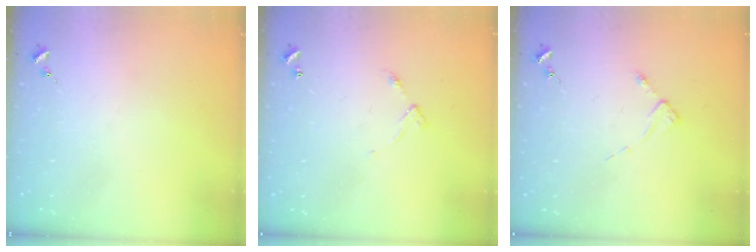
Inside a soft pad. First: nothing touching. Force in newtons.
{"total": 5.9, "press": 5.9, "slide": 0.6}
{"total": 2.4, "press": 2.4, "slide": 0.3}